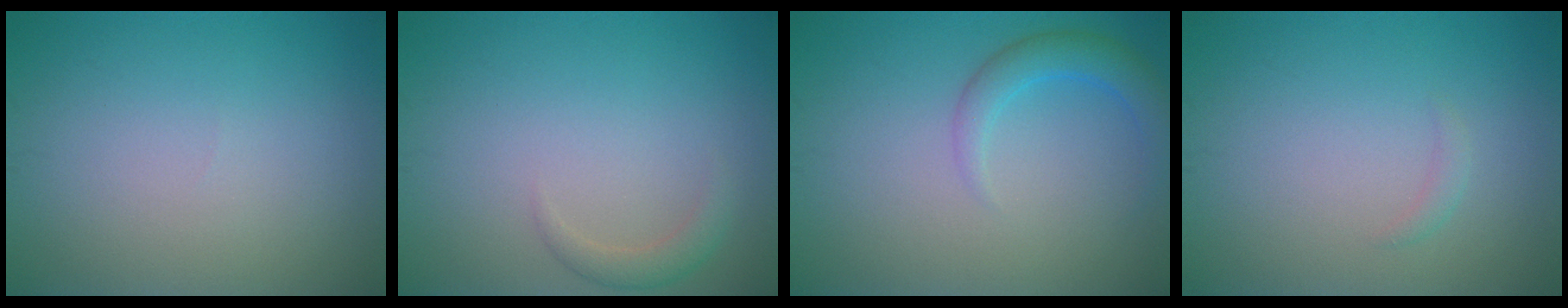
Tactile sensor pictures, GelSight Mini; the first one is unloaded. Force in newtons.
{"total": 1.5, "press": 1.5, "slide": 0.2}
{"total": 2.7, "press": 2.7, "slide": 0.2}
{"total": 0.7, "press": 0.7, "slide": 0.0}